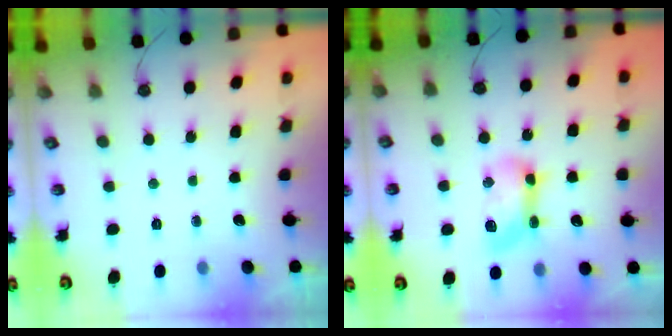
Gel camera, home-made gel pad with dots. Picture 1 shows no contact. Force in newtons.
{"total": 8.5, "press": 8.4, "slide": 0.5}